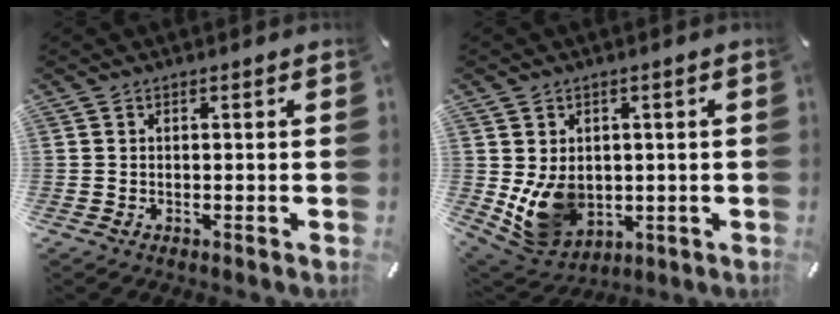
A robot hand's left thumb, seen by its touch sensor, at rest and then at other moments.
{"total": 11.3, "force": [-0.5, 9.3, 6.3], "torque": [-0.133, -0.012, -0.002]}